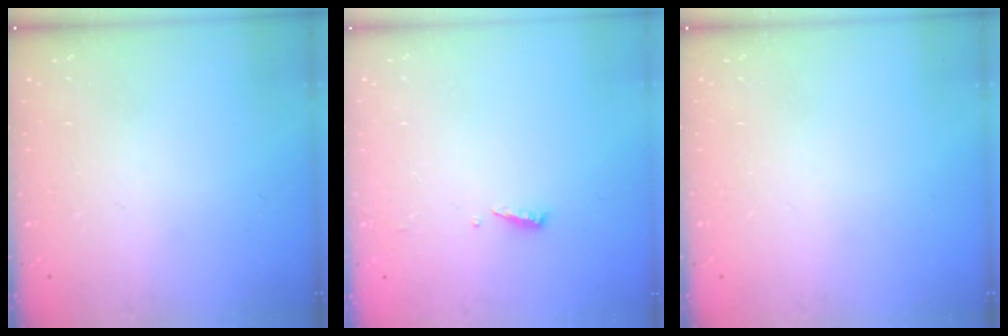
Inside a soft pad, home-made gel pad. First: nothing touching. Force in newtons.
{"total": 3.7, "press": 3.6, "slide": 0.5}
{"total": 0.0}